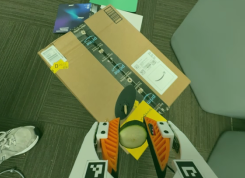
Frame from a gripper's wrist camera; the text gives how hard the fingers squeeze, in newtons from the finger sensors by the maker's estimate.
{"total": 8.9, "left": 9.1, "right": 8.7}